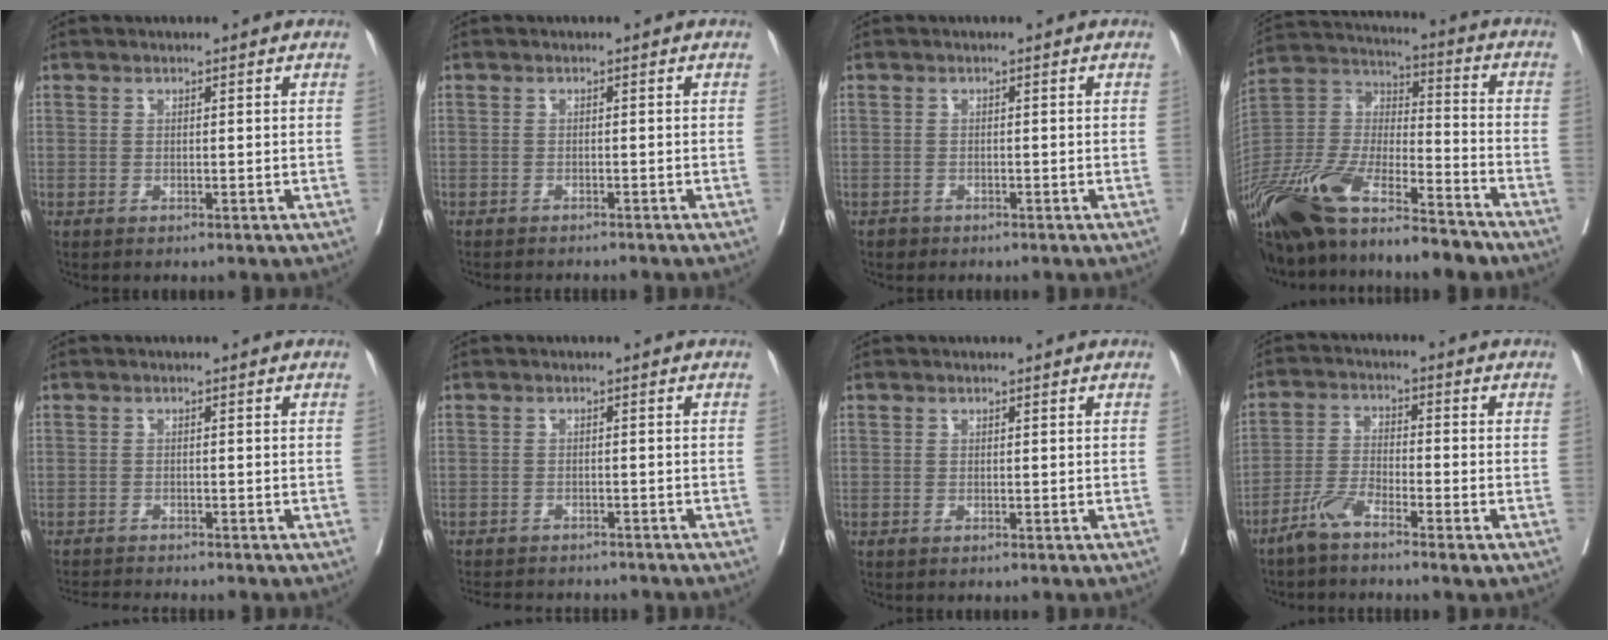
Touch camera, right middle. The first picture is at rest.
{"total": 4.7, "force": [-4.3, 0.8, 1.7], "torque": [-0.022, -0.006, -0.056]}
{"total": 1.0, "force": [-0.7, 0.6, -0.1], "torque": [-0.005, 0.001, -0.013]}
{"total": 25.4, "force": [-19.5, 6.5, 14.9], "torque": [-0.320, -0.029, -0.353]}
{"total": 4.0, "force": [-3.9, -0.6, 0.7], "torque": [-0.014, -0.018, -0.063]}
{"total": 11.2, "force": [-10.1, 3.1, 3.7], "torque": [-0.071, -0.006, -0.124]}
{"total": 0.0}
{"total": 5.2, "force": [-4.0, 0.5, 3.3], "torque": [-0.076, -0.004, -0.084]}